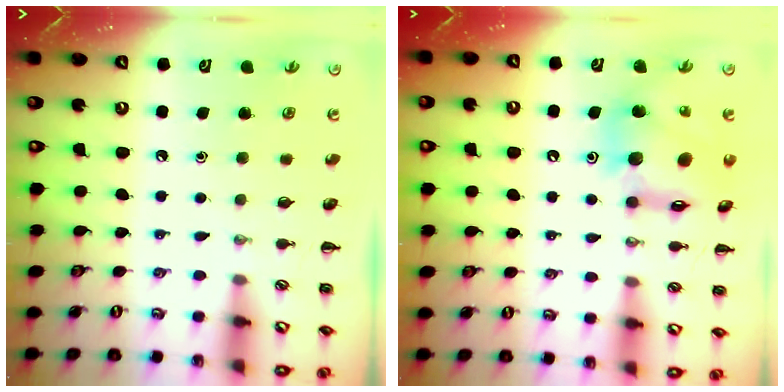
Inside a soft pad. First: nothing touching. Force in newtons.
{"total": 15.9, "press": 15.6, "slide": 3.1}